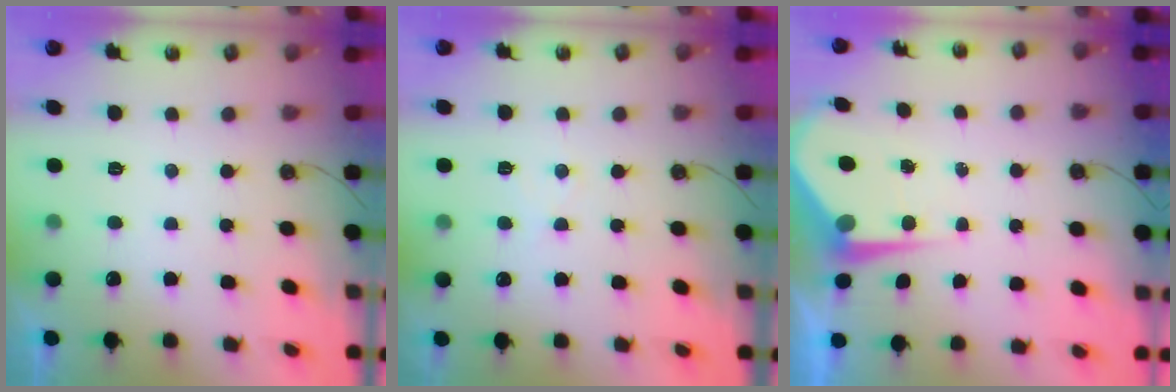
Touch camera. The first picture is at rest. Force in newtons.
{"total": 5.3, "press": 5.2, "slide": 0.7}
{"total": 6.0, "press": 5.9, "slide": 0.7}